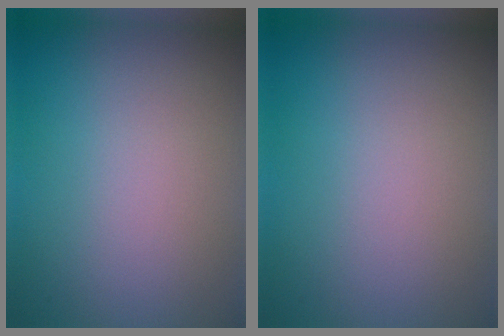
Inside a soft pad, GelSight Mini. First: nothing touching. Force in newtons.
{"total": 0.0}